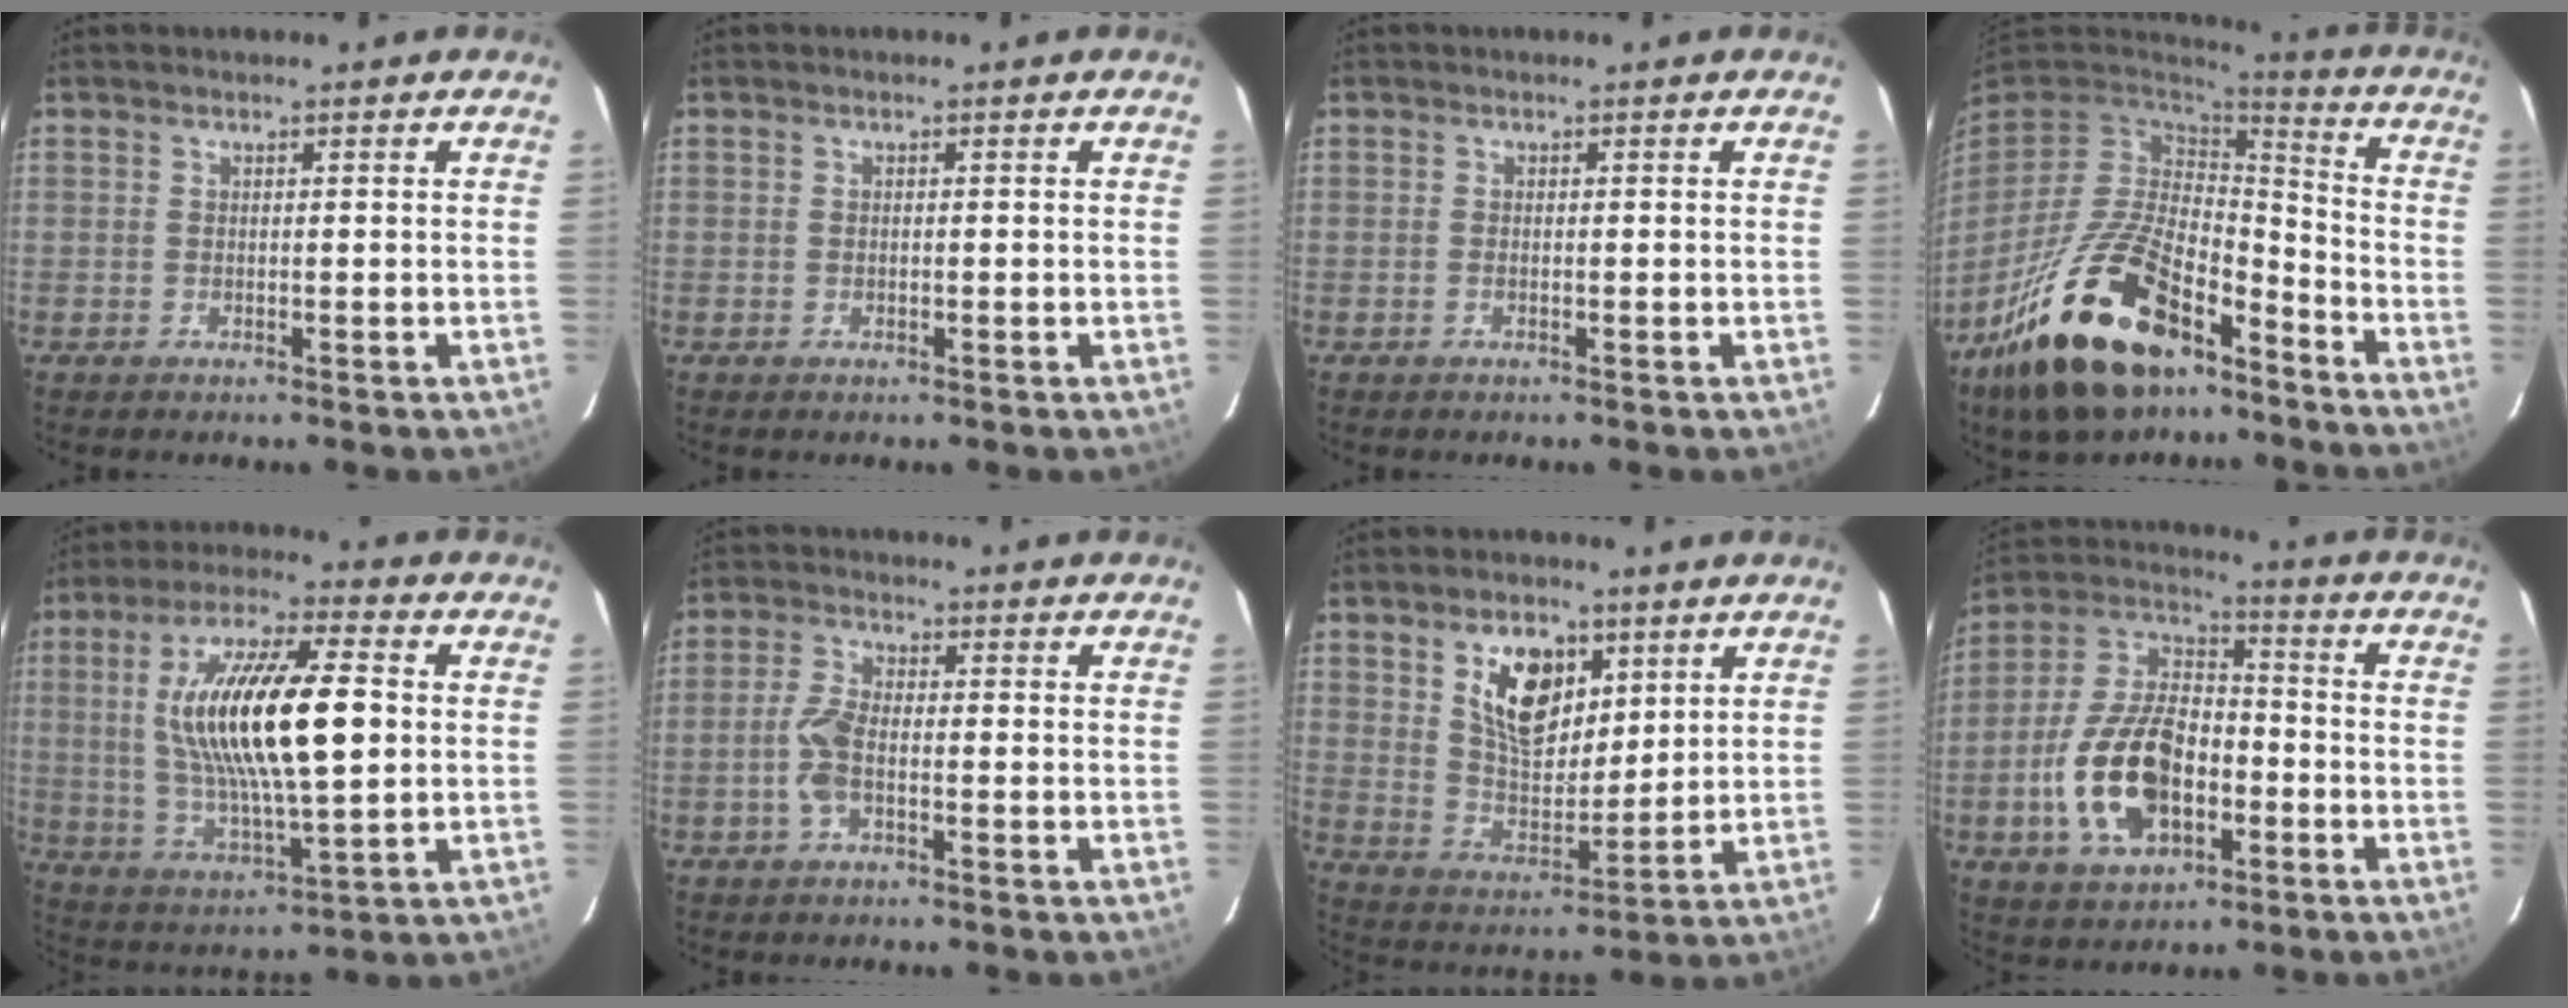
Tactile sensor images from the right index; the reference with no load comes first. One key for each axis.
{"total": 0.5, "fx": -0.2, "fy": 0.5, "fz": 0.2, "tx": -0.003, "ty": 0.000, "tz": -0.002}
{"total": 0.7, "fx": -0.3, "fy": 0.3, "fz": 0.6, "tx": -0.012, "ty": -0.001, "tz": -0.007}
{"total": 24.4, "fx": -14.9, "fy": 11.8, "fz": 15.3, "tx": -0.311, "ty": -0.013, "tz": -0.245}
{"total": 20.5, "fx": 2.4, "fy": 6.0, "fz": 19.5, "tx": -0.362, "ty": 0.005, "tz": 0.052}
{"total": 5.0, "fx": -1.6, "fy": 2.1, "fz": 4.3, "tx": -0.099, "ty": 0.005, "tz": -0.033}
{"total": 11.9, "fx": 5.4, "fy": 7.0, "fz": 7.9, "tx": -0.134, "ty": 0.004, "tz": 0.109}
{"total": 17.6, "fx": -5.6, "fy": 10.1, "fz": 13.3, "tx": -0.281, "ty": 0.012, "tz": -0.090}